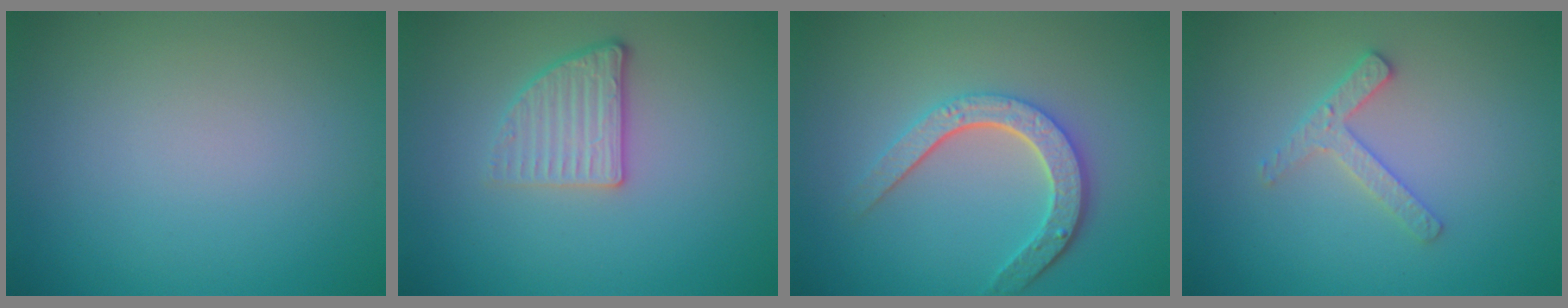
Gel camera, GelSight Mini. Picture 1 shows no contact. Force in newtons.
{"total": 2.6, "press": 2.4, "slide": 1.2}
{"total": 4.6, "press": 3.5, "slide": 2.9}
{"total": 2.3, "press": 2.2, "slide": 0.4}